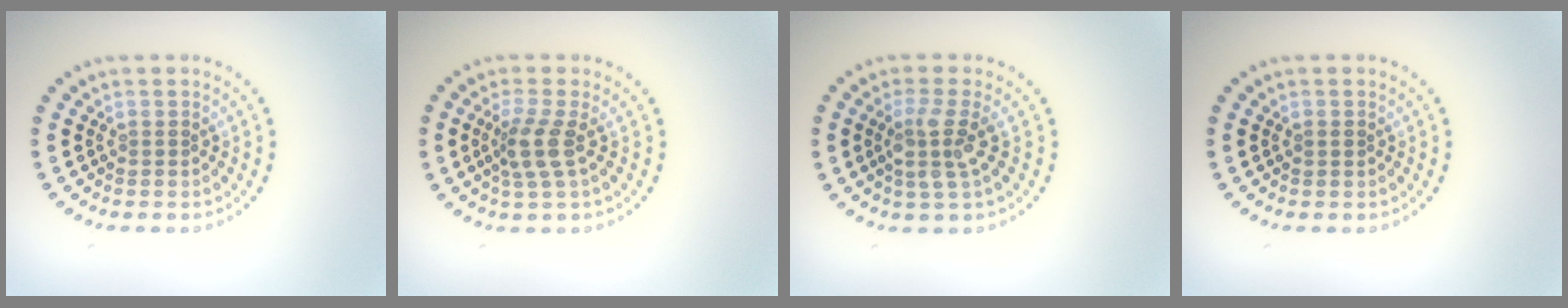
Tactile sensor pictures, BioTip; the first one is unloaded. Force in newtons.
{"total": 2.8, "press": 2.1, "slide": 1.9}
{"total": 3.0, "press": 2.4, "slide": 1.8}
{"total": 0.8, "press": 0.7, "slide": 0.1}